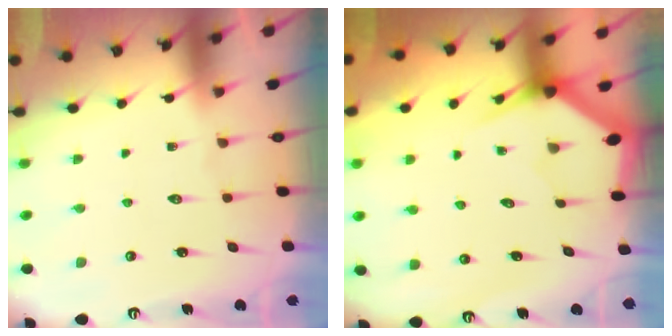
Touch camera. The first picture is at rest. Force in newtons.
{"total": 2.9, "press": 2.9, "slide": 0.0}